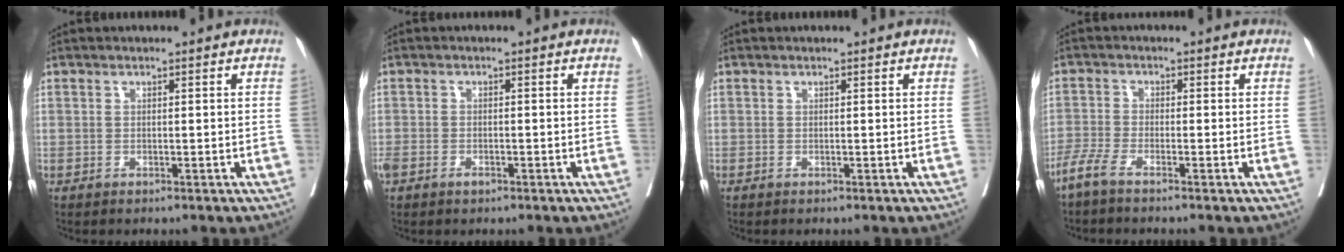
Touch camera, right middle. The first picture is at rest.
{"total": 2.8, "force": [-1.6, 1.8, 1.5], "torque": [-0.037, 0.004, -0.022]}
{"total": 0.0}
{"total": 2.8, "force": [-2.3, -0.1, 1.6], "torque": [-0.044, -0.004, -0.054]}